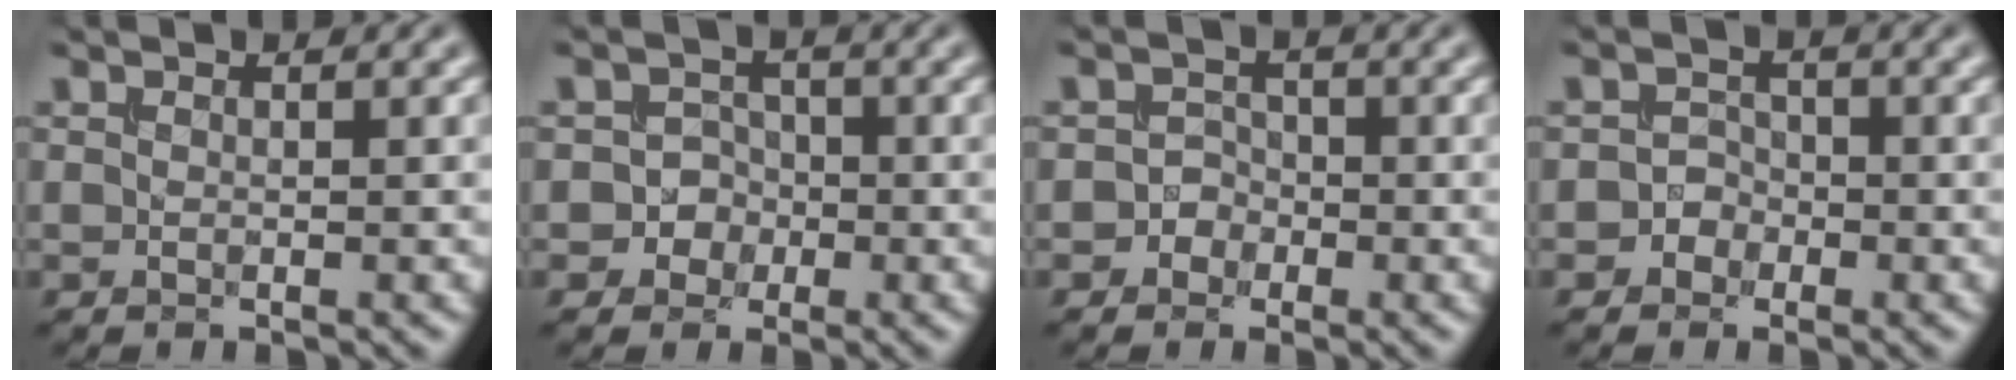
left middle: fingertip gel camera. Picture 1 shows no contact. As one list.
[{"total": 2.5, "force": [-0.8, 2.3, 0.3], "torque": [0.018, 0.006, -0.025]}, {"total": 1.6, "force": [-0.7, 1.4, 0.1], "torque": [0.018, 0.007, -0.021]}, {"total": 1.5, "force": [-0.8, 1.3, 0.1], "torque": [0.019, 0.007, -0.023]}]